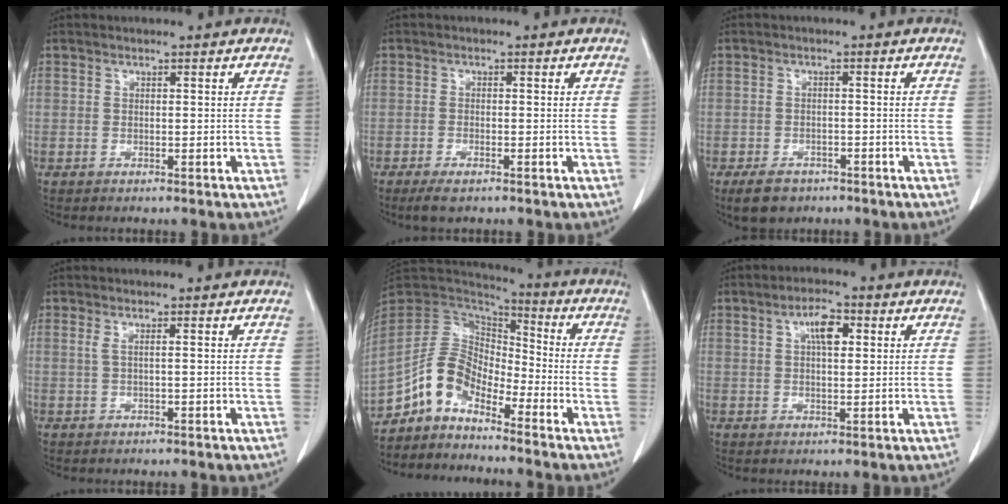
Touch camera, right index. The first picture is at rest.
{"total": 2.9, "force": [-2.0, 0.8, 1.9], "torque": [-0.039, -0.004, -0.031]}
{"total": 4.6, "force": [-3.2, 2.8, 1.8], "torque": [-0.034, 0.000, -0.046]}
{"total": 1.0, "force": [0.2, -0.1, 0.9], "torque": [-0.029, 0.006, 0.006]}
{"total": 8.6, "force": [-6.4, 4.1, 3.9], "torque": [-0.078, 0.040, -0.129]}
{"total": 4.5, "force": [1.6, 1.6, 3.9], "torque": [-0.069, 0.007, 0.025]}